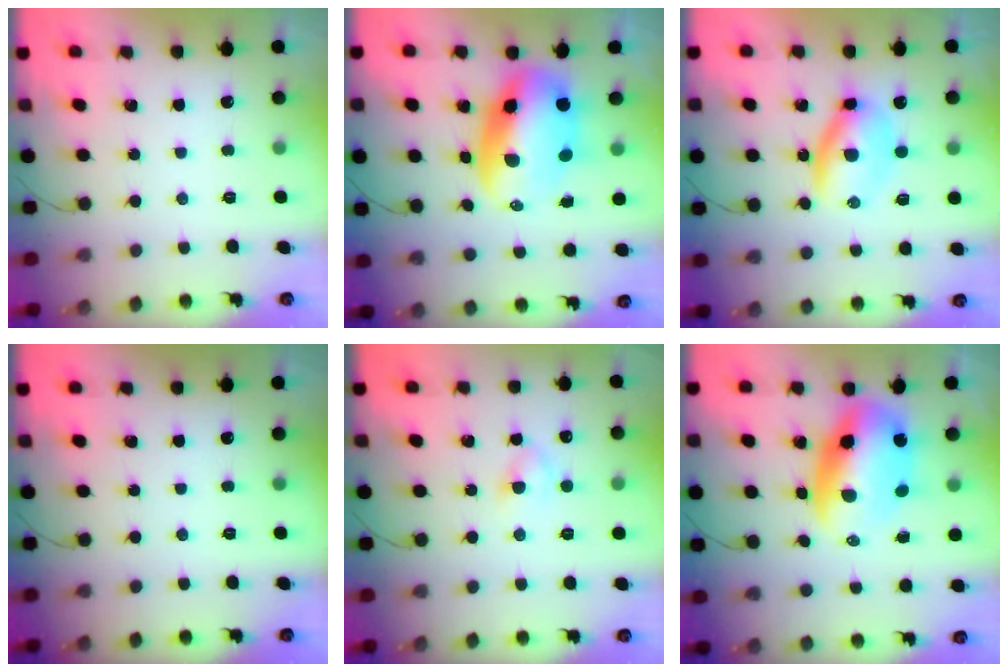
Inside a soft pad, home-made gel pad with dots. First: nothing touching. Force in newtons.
{"total": 12.5, "press": 12.1, "slide": 3.2}
{"total": 6.2, "press": 6.2, "slide": 0.6}
{"total": 0.0}
{"total": 2.9, "press": 2.7, "slide": 1.2}
{"total": 13.4, "press": 13.0, "slide": 3.1}